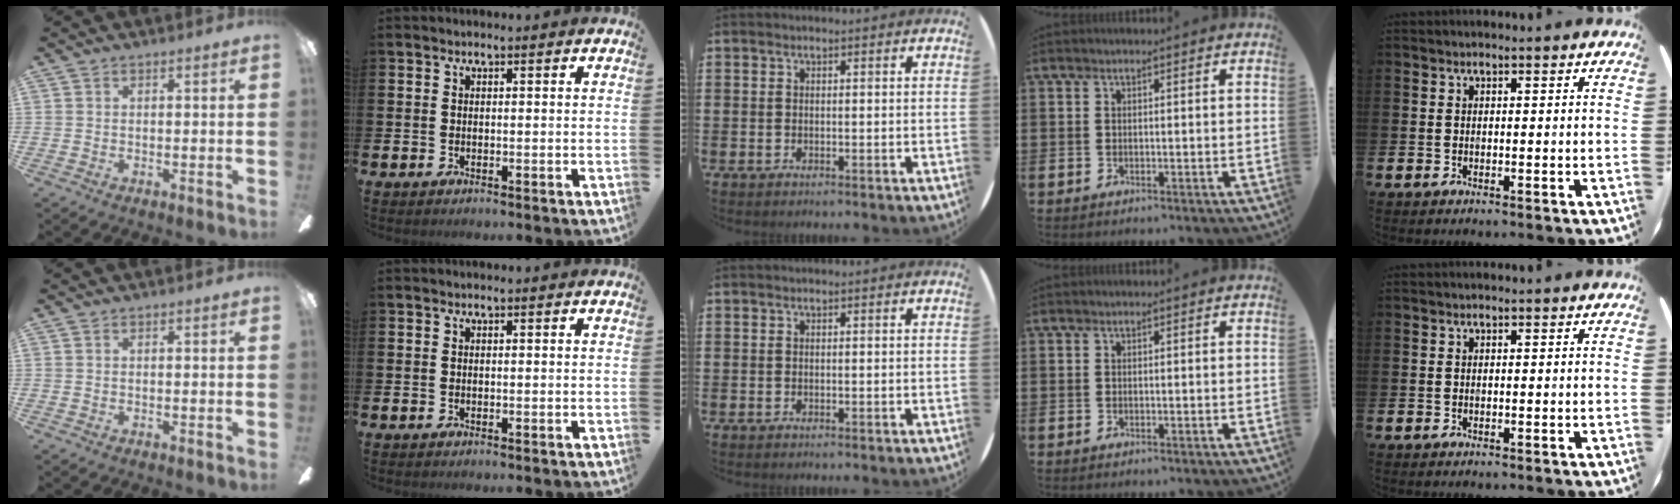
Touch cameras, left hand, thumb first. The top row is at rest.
{}